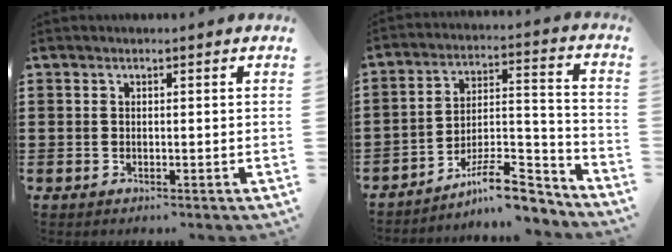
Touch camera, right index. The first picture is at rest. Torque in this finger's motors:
{"motor_torque": [1.11, 1.03, 0.24, 0.01]}